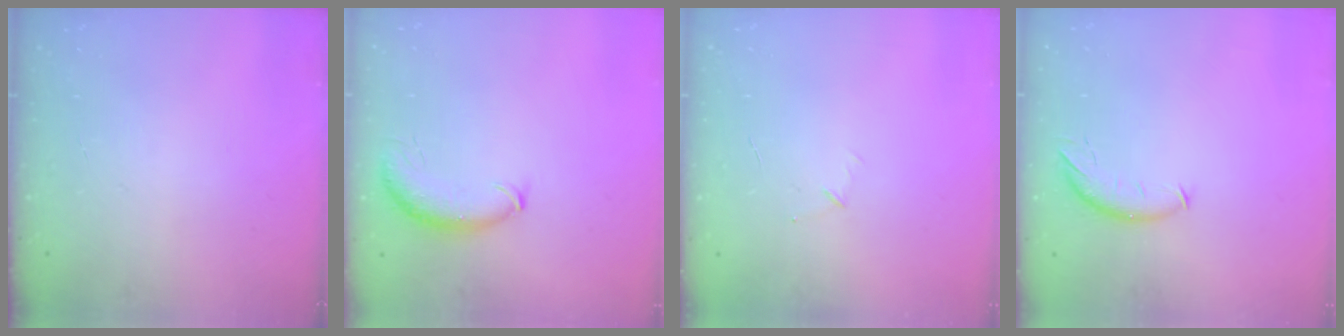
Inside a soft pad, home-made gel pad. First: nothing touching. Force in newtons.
{"total": 8.7, "press": 8.6, "slide": 1.2}
{"total": 3.6, "press": 3.5, "slide": 0.9}
{"total": 7.5, "press": 7.5, "slide": 0.6}